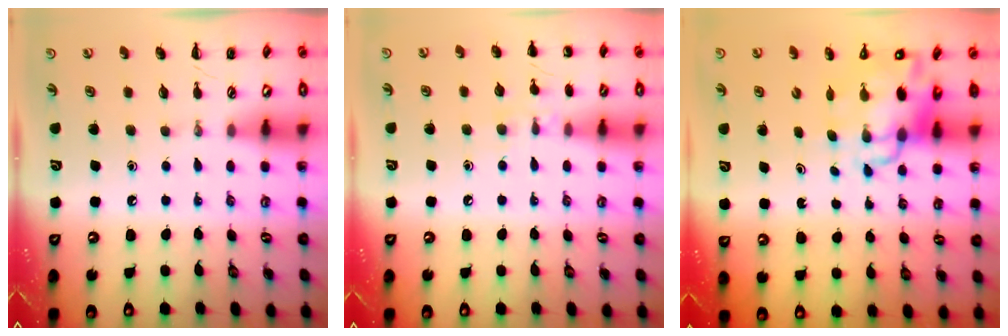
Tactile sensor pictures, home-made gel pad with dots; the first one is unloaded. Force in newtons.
{"total": 7.6, "press": 7.3, "slide": 2.1}
{"total": 9.6, "press": 9.2, "slide": 2.6}